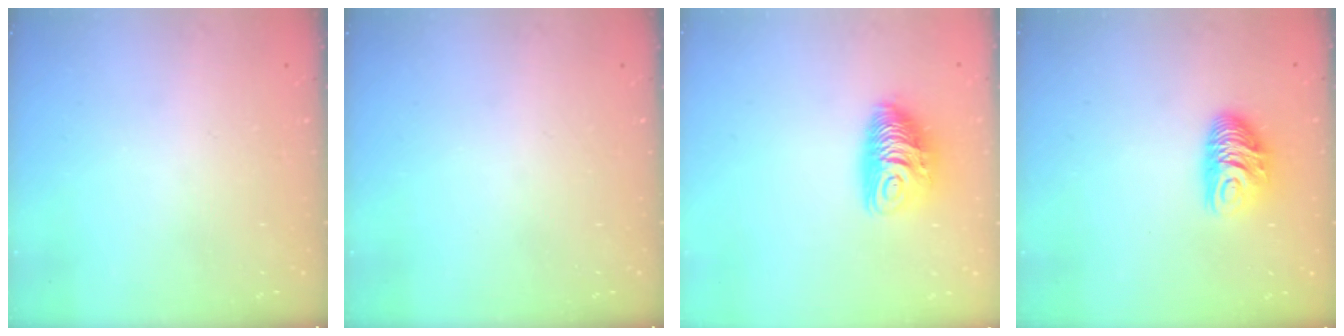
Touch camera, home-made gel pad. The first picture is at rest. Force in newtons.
{"total": 0.0}
{"total": 11.0, "press": 11.0, "slide": 0.8}
{"total": 9.8, "press": 9.8, "slide": 0.9}